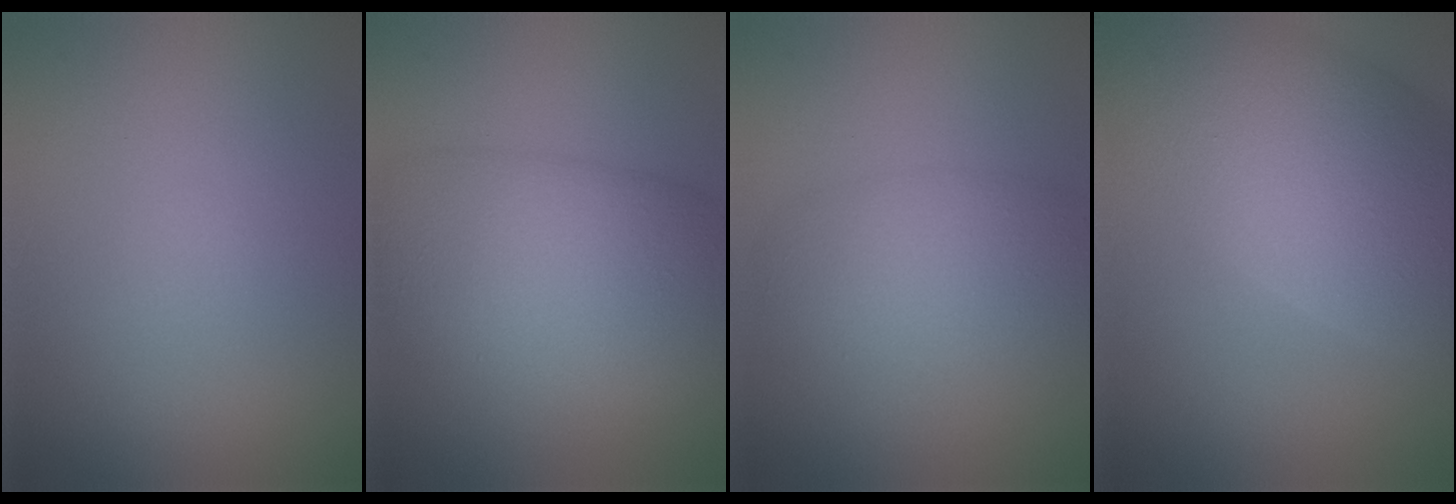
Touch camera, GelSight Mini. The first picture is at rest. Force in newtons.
{"total": 9.5, "press": 9.5, "slide": 0.3}
{"total": 4.4, "press": 4.4, "slide": 0.2}
{"total": 11.8, "press": 11.8, "slide": 0.5}